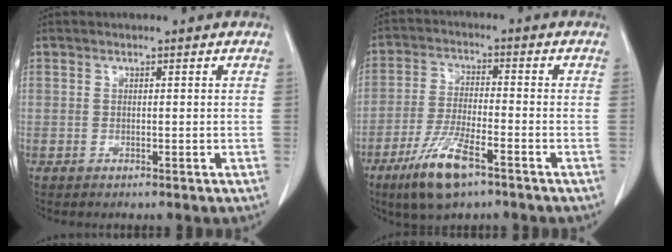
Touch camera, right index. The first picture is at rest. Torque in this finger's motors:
{"motor_torque": [1.01, -0.75, 0.18, 0.15]}